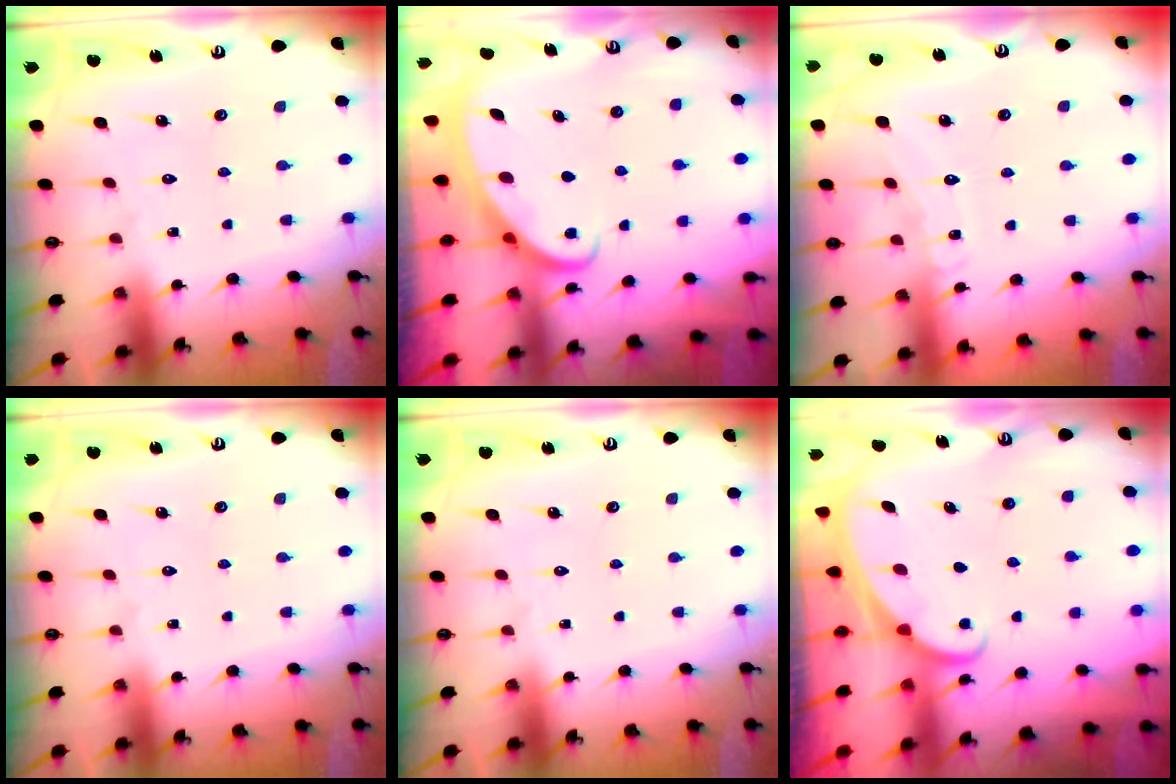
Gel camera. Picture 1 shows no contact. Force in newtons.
{"total": 2.6, "press": 2.6, "slide": 0.3}
{"total": 6.0, "press": 6.0, "slide": 0.5}
{"total": 0.0}
{"total": 0.0}
{"total": 1.6, "press": 1.6, "slide": 0.1}